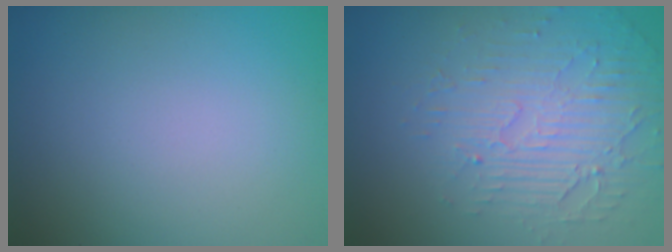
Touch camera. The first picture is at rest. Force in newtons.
{"total": 5.5, "press": 3.3, "slide": 4.4}